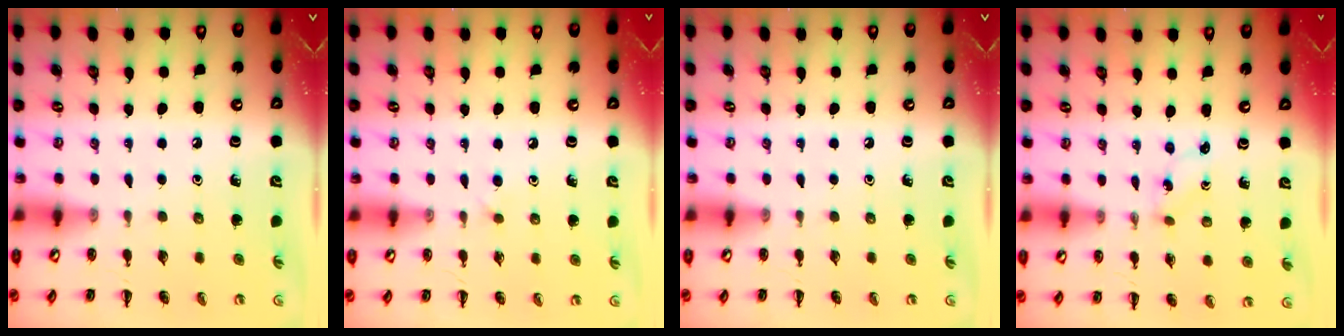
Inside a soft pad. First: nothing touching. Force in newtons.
{"total": 2.2, "press": 2.0, "slide": 1.0}
{"total": 0.0}
{"total": 0.0}